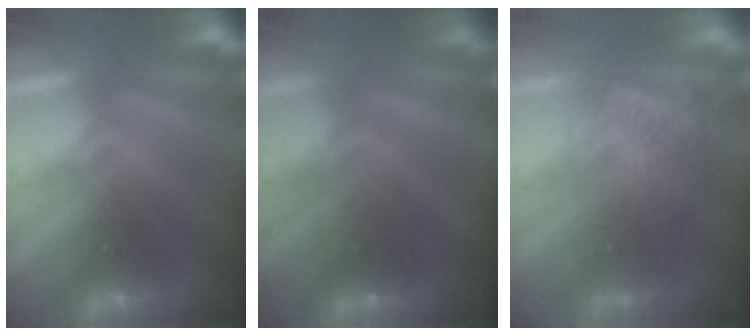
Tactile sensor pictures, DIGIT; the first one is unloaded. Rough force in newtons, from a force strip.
{"total": 2.8}
{"total": 3.6}